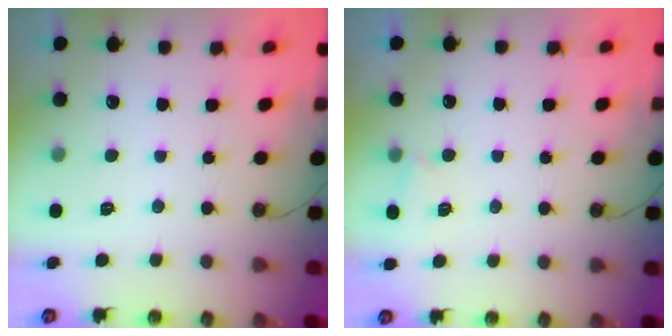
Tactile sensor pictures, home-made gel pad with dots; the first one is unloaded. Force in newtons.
{"total": 1.7, "press": 1.6, "slide": 0.4}